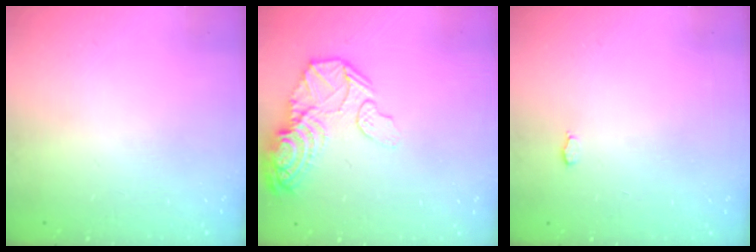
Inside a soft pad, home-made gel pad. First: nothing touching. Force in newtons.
{"total": 21.5, "press": 18.0, "slide": 11.9}
{"total": 2.8, "press": 2.8, "slide": 0.3}